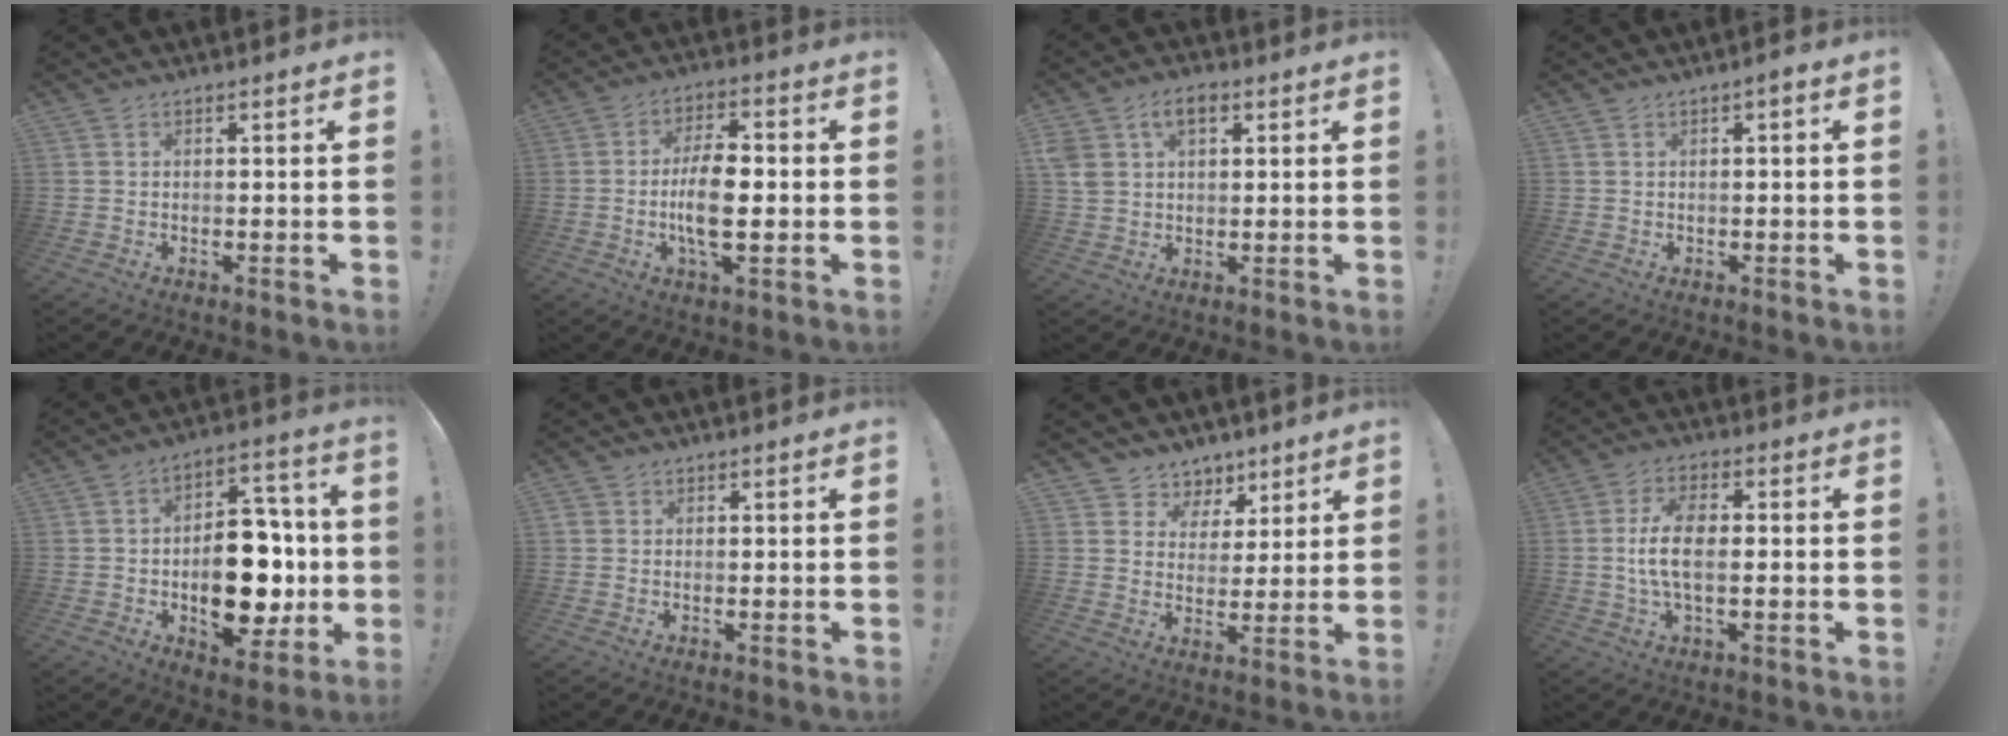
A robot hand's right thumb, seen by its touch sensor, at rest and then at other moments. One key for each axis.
{"total": 11.9, "fx": -1.6, "fy": 5.0, "fz": 10.7, "tx": -0.192, "ty": -0.003, "tz": -0.035}
{"total": 7.9, "fx": 3.3, "fy": 5.2, "fz": 4.9, "tx": -0.100, "ty": 0.007, "tz": 0.065}
{"total": 1.7, "fx": -0.5, "fy": 0.2, "fz": 1.6, "tx": -0.023, "ty": 0.003, "tz": -0.010}
{"total": 20.4, "fx": -3.3, "fy": 12.8, "fz": 15.6, "tx": -0.203, "ty": 0.021, "tz": -0.038}
{"total": 1.2, "fx": 0.4, "fy": 1.1, "fz": 0.3, "tx": -0.007, "ty": 0.002, "tz": 0.009}
{"total": 6.5, "fx": 4.2, "fy": 5.0, "fz": 0.3, "tx": -0.002, "ty": -0.038, "tz": 0.084}
{"total": 9.2, "fx": -0.3, "fy": 3.9, "fz": 8.3, "tx": -0.155, "ty": 0.001, "tz": -0.005}